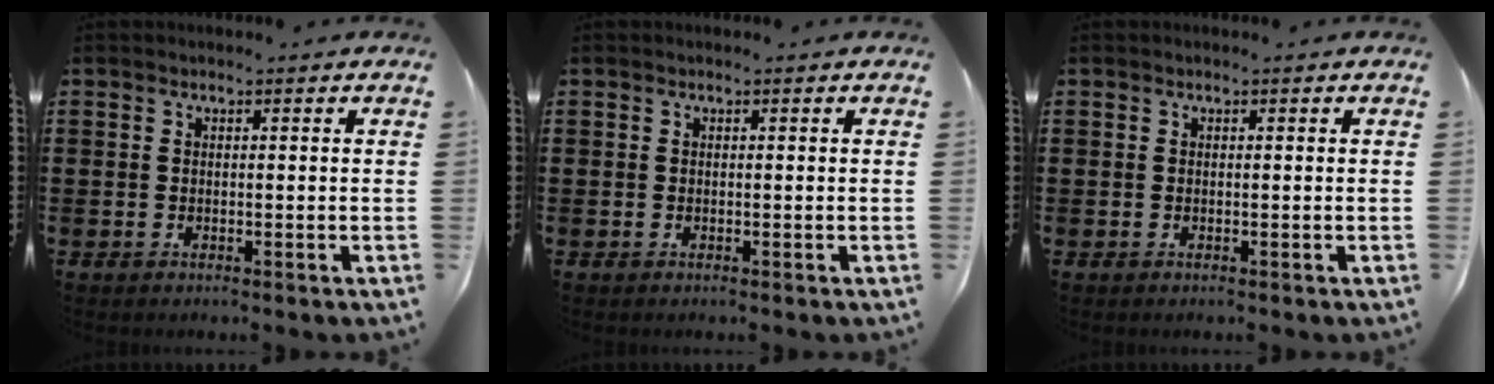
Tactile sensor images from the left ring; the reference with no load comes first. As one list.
[{"total": 0.0}, {"total": 0.0}]